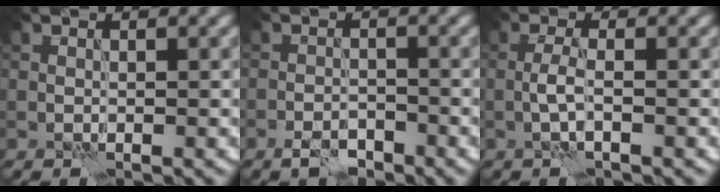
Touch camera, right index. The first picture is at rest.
{"total": 2.3, "force": [-1.8, 0.9, 1.1], "torque": [-0.017, 0.004, -0.035]}
{"total": 1.9, "force": [-0.8, 0.3, 1.7], "torque": [-0.037, 0.004, -0.020]}